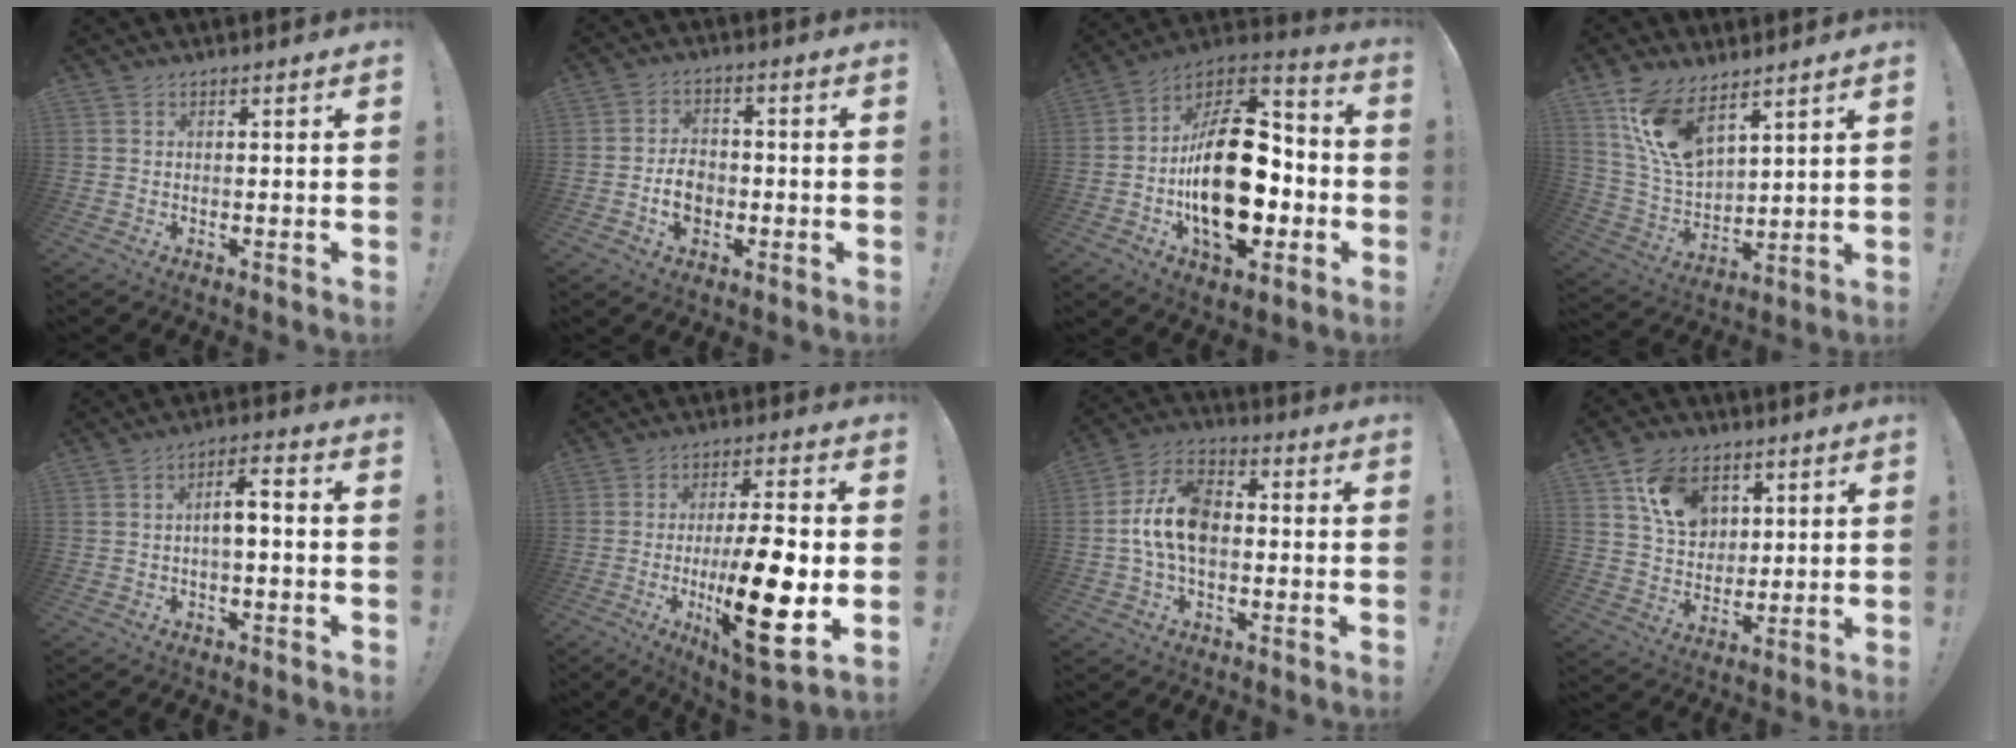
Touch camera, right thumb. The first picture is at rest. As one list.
[{"total": 6.5, "force": [-1.9, 5.3, 3.3], "torque": [-0.052, 0.011, -0.034]}, {"total": 27.4, "force": [-3.6, 15.8, 22.1], "torque": [-0.387, 0.026, -0.046]}, {"total": 14.6, "force": [9.6, 7.1, 8.4], "torque": [-0.179, -0.049, 0.184]}, {"total": 5.5, "force": [-1.0, 1.7, 5.1], "torque": [-0.085, 0.009, -0.020]}, {"total": 20.1, "force": [-3.9, 5.8, 18.9], "torque": [-0.312, 0.003, -0.055]}, {"total": 12.9, "force": [-0.8, 8.1, 10.0], "torque": [-0.186, 0.010, -0.014]}, {"total": 12.8, "force": [6.0, 9.5, 6.1], "torque": [-0.095, -0.017, 0.118]}]